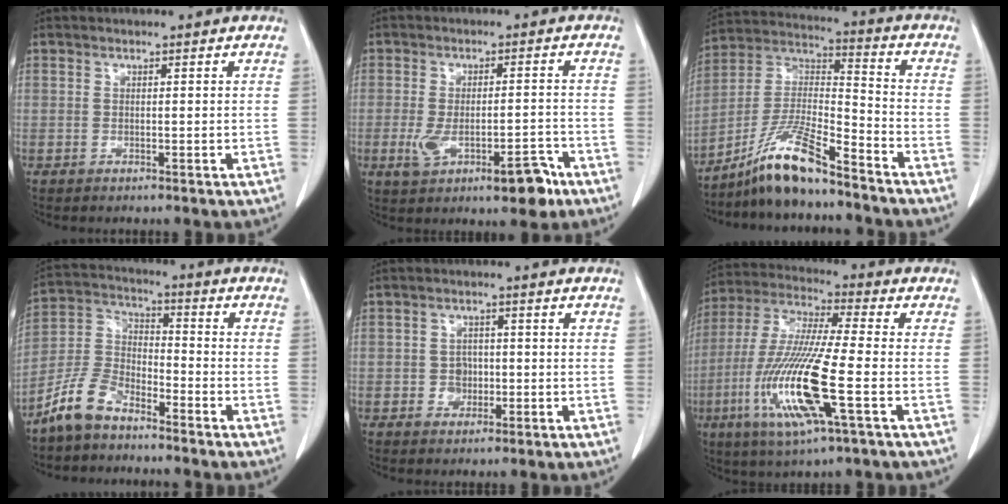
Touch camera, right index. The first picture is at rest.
{"total": 9.1, "force": [-3.9, 3.3, 7.5], "torque": [-0.119, 0.006, -0.050]}
{"total": 12.2, "force": [-9.6, 1.2, 7.5], "torque": [-0.155, 0.002, -0.179]}
{"total": 8.6, "force": [-6.8, 3.8, 3.8], "torque": [-0.095, 0.010, -0.141]}
{"total": 2.8, "force": [-0.5, 2.5, 1.2], "torque": [-0.010, 0.007, -0.004]}
{"total": 16.7, "force": [-4.9, 1.1, 16.0], "torque": [-0.338, -0.020, -0.092]}